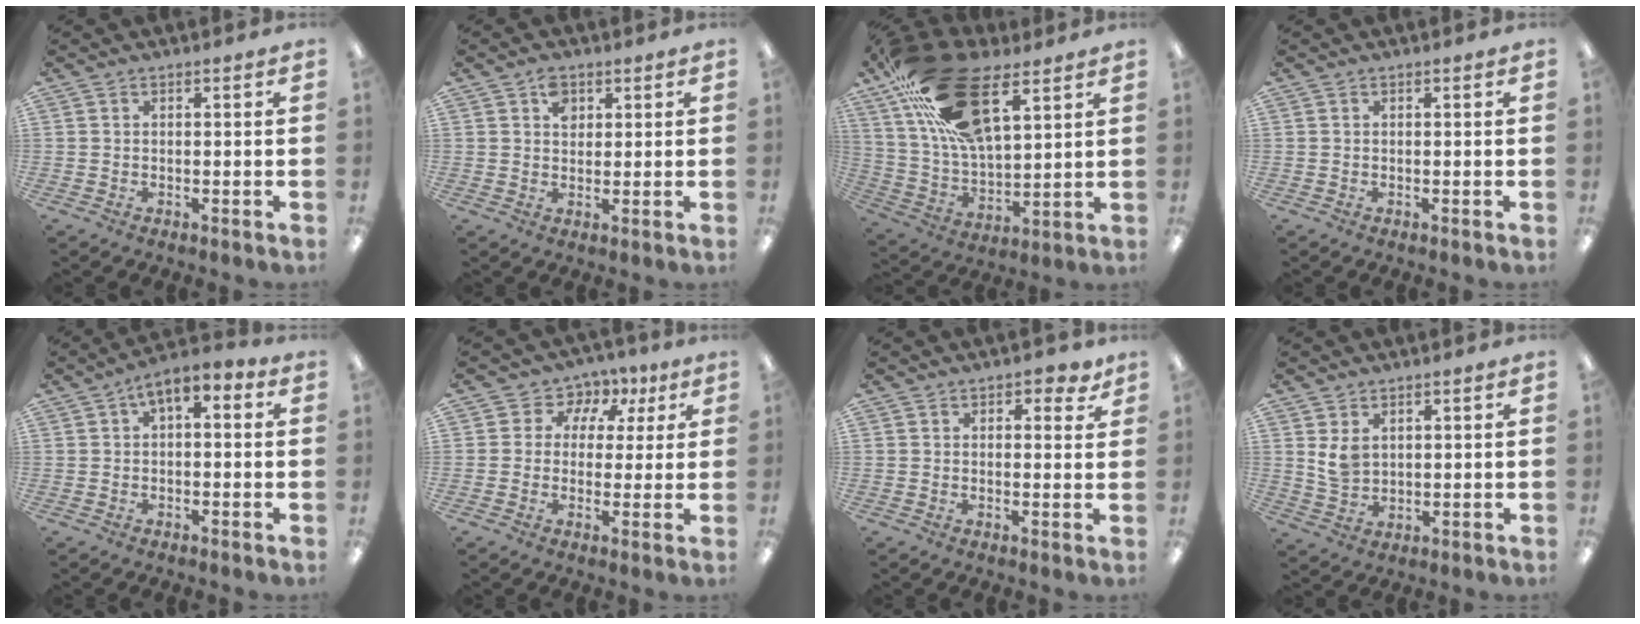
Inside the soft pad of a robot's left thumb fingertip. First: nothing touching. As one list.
[{"total": 4.0, "force": [2.0, 3.0, 1.9], "torque": [-0.019, -0.003, 0.030]}, {"total": 26.9, "force": [14.3, 12.7, 19.0], "torque": [-0.350, -0.044, 0.256]}, {"total": 0.0}, {"total": 4.6, "force": [1.4, 2.5, 3.6], "torque": [-0.052, -0.005, 0.020]}, {"total": 6.4, "force": [1.9, 5.9, 1.6], "torque": [-0.033, -0.005, 0.031]}, {"total": 3.3, "force": [2.1, 1.8, 1.8], "torque": [-0.015, -0.004, 0.034]}, {"total": 5.0, "force": [2.3, 3.3, 3.1], "torque": [-0.057, -0.002, 0.044]}]